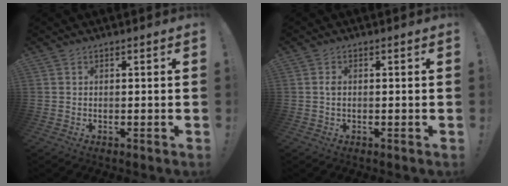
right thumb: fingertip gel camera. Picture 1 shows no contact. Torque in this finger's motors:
{"motor_torque": [0.00, 0.24, 0.31, -0.10, 0.01]}